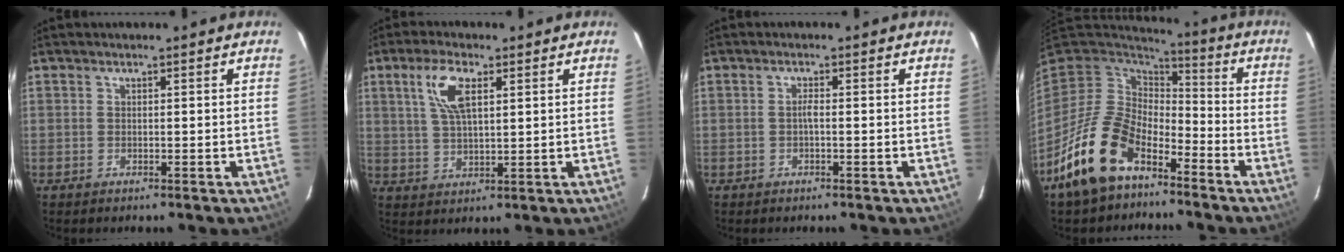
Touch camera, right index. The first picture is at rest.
{"total": 7.4, "force": [3.0, 2.8, 6.2], "torque": [-0.122, 0.009, 0.061]}
{"total": 1.1, "force": [-0.3, 0.1, 1.0], "torque": [-0.020, 0.005, -0.008]}
{"total": 19.0, "force": [-10.6, 10.9, 11.4], "torque": [-0.253, -0.015, -0.188]}